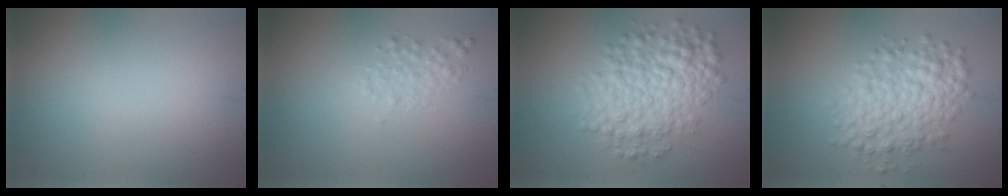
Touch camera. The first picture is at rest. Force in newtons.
{"total": 1.5, "press": 1.5, "slide": 0.1}
{"total": 6.3, "press": 6.3, "slide": 0.1}
{"total": 5.2, "press": 5.2, "slide": 0.0}